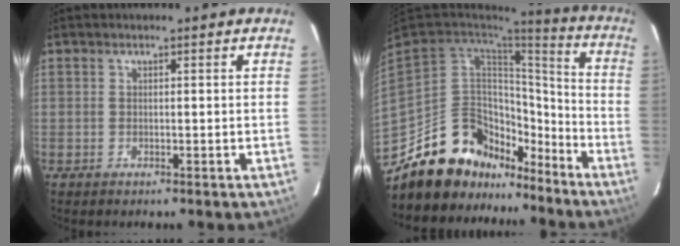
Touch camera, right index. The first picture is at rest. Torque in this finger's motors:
{"motor_torque": [0.94, -1.20, 0.10, -0.03]}